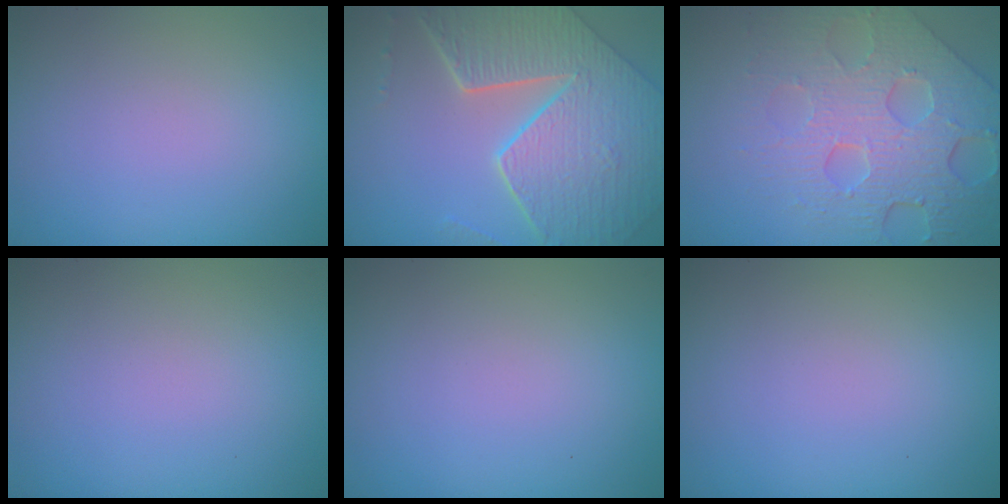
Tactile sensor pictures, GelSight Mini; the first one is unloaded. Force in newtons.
{"total": 8.8, "press": 6.3, "slide": 6.2}
{"total": 7.9, "press": 5.6, "slide": 5.6}
{"total": 0.0}
{"total": 0.0}
{"total": 0.0}